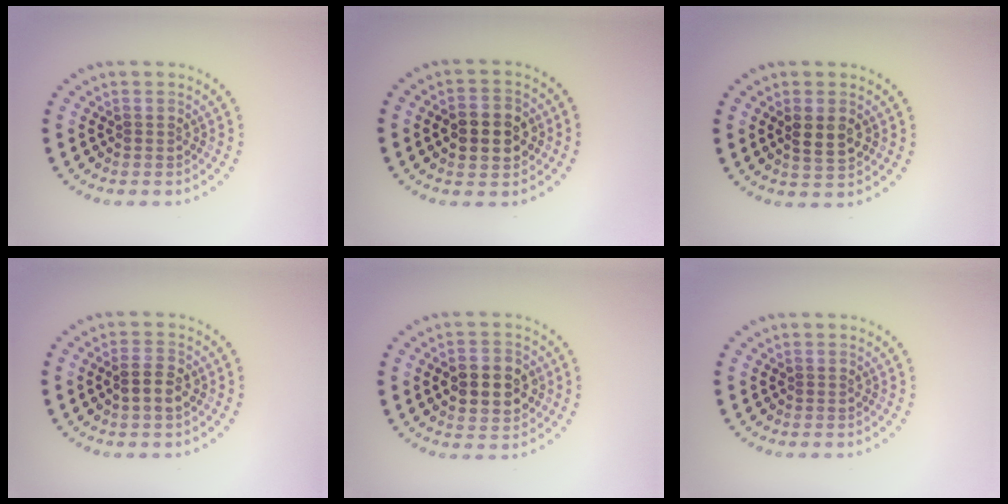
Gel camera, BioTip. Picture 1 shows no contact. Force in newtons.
{"total": 5.1, "press": 5.1, "slide": 0.3}
{"total": 2.5, "press": 2.5, "slide": 0.3}
{"total": 2.5, "press": 2.5, "slide": 0.4}
{"total": 5.1, "press": 5.1, "slide": 0.3}
{"total": 0.0}